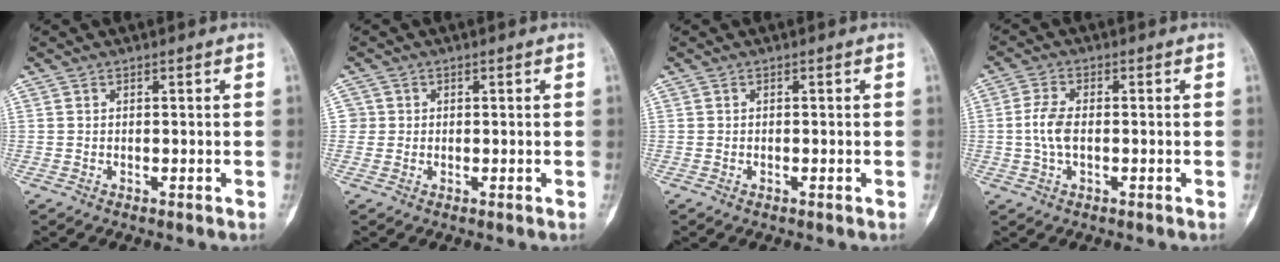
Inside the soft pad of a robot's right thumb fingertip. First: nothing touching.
{"total": 1.8, "force": [0.1, 1.8, -0.1], "torque": [0.015, 0.006, -0.002]}
{"total": 0.0}
{"total": 5.0, "force": [-0.3, 2.6, 4.2], "torque": [-0.096, 0.003, -0.014]}